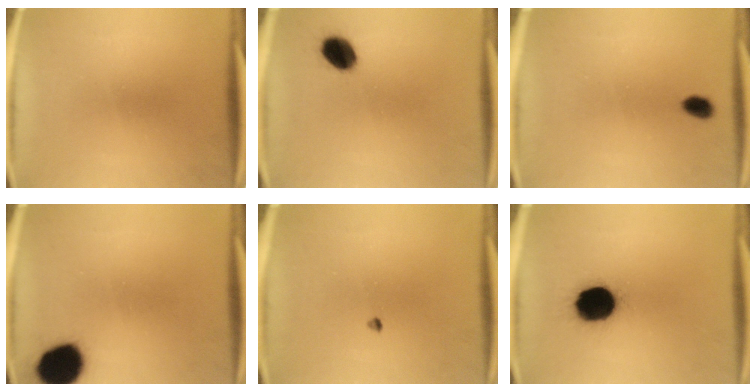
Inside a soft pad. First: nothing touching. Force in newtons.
{"total": 7.1}
{"total": 2.7}
{"total": 12.9}
{"total": 0.7}
{"total": 15.9}